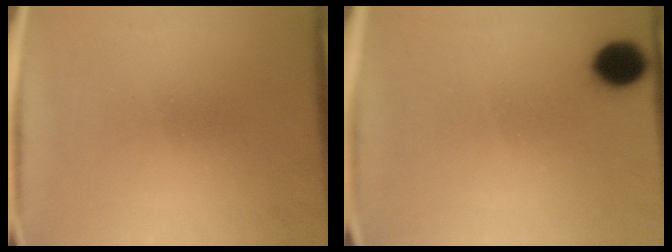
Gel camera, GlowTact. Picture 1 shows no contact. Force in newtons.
{"total": 6.3}